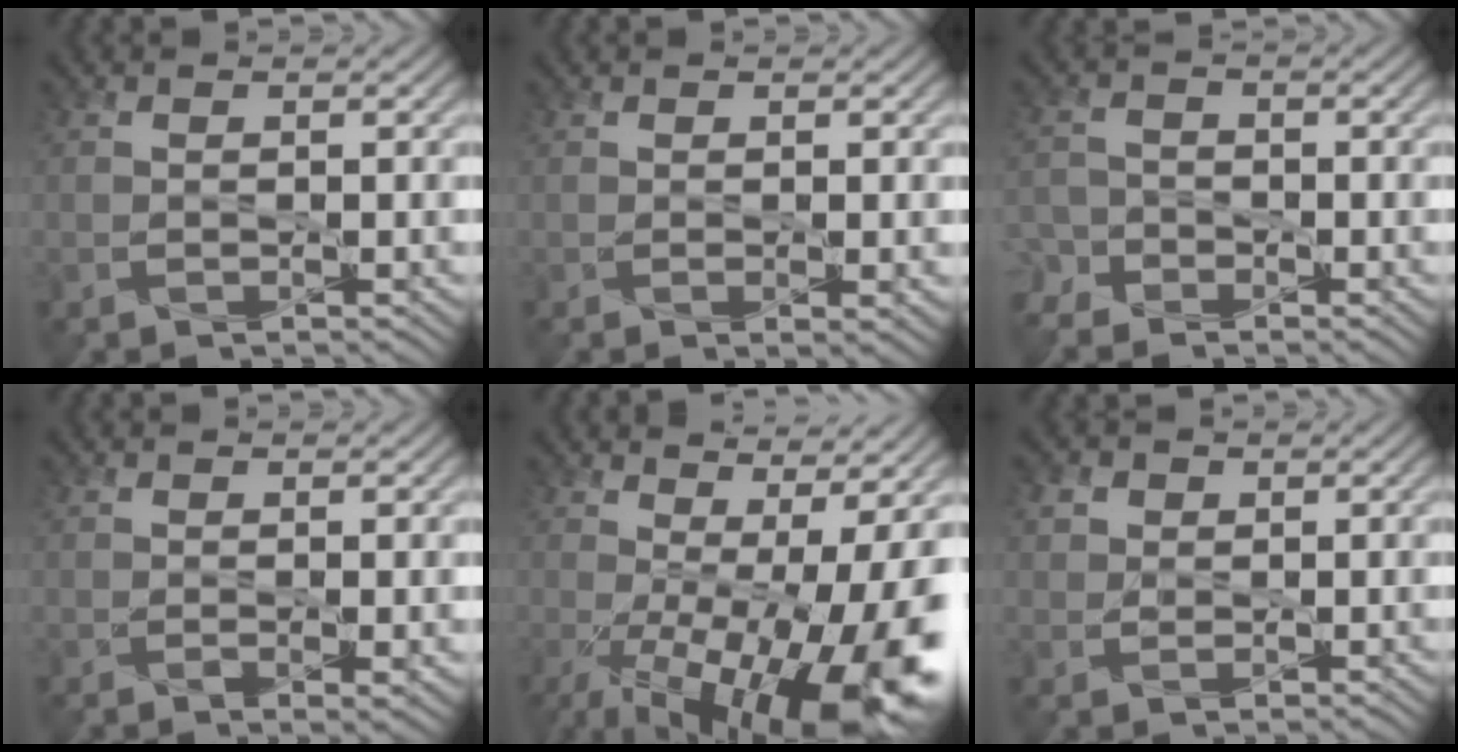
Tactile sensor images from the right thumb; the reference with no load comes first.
{"total": 1.4, "force": [0.1, 0.2, 1.3], "torque": [-0.024, -0.002, 0.003]}
{"total": 3.3, "force": [-2.8, 1.6, 0.8], "torque": [-0.020, -0.008, -0.069]}
{"total": 1.6, "force": [0.0, 0.3, 1.6], "torque": [-0.031, -0.006, 0.003]}
{"total": 19.1, "force": [-3.9, 8.0, 16.8], "torque": [-0.238, -0.041, -0.027]}
{"total": 3.1, "force": [1.5, 2.5, 0.9], "torque": [-0.033, 0.001, 0.030]}